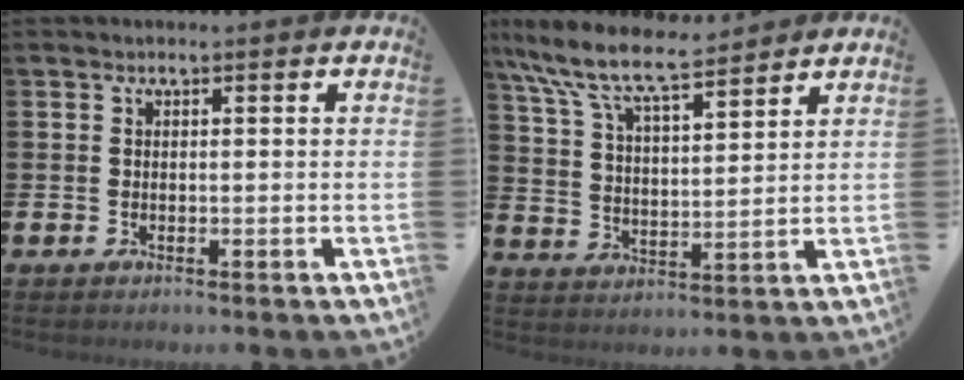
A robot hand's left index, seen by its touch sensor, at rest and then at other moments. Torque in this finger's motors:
{"motor_torque": [0.46, -0.46, 0.84, 0.21]}